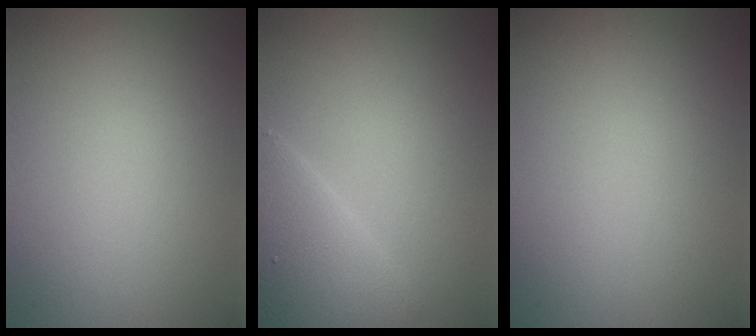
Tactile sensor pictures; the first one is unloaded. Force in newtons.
{"total": 4.5, "press": 4.5, "slide": 0.2}
{"total": 0.0}